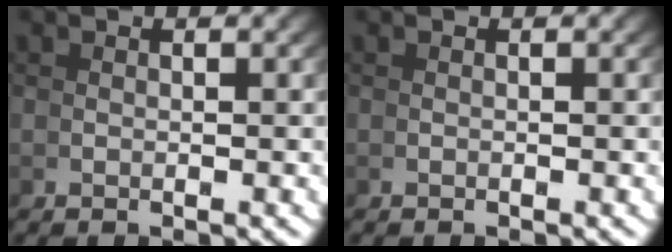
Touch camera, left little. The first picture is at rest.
{"total": 0.0}